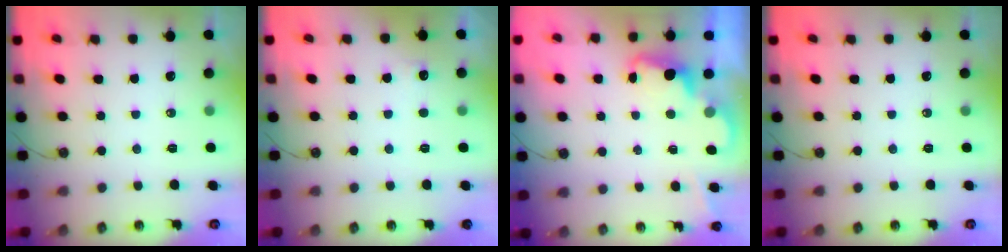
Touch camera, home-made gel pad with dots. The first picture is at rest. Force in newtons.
{"total": 4.6, "press": 4.5, "slide": 1.2}
{"total": 2.4, "press": 2.3, "slide": 0.5}
{"total": 0.0}